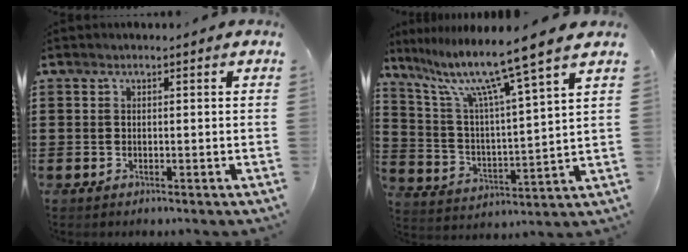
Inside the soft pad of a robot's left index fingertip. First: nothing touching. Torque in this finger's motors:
{"motor_torque": [1.25, -0.89, 0.53, 0.21]}